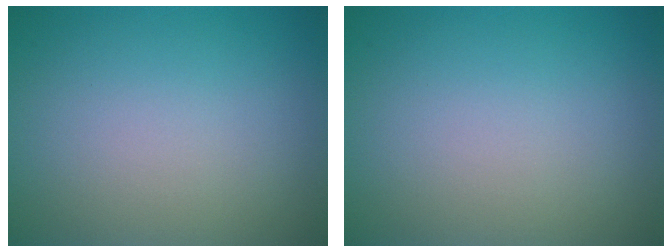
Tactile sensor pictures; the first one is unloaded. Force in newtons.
{"total": 0.0}